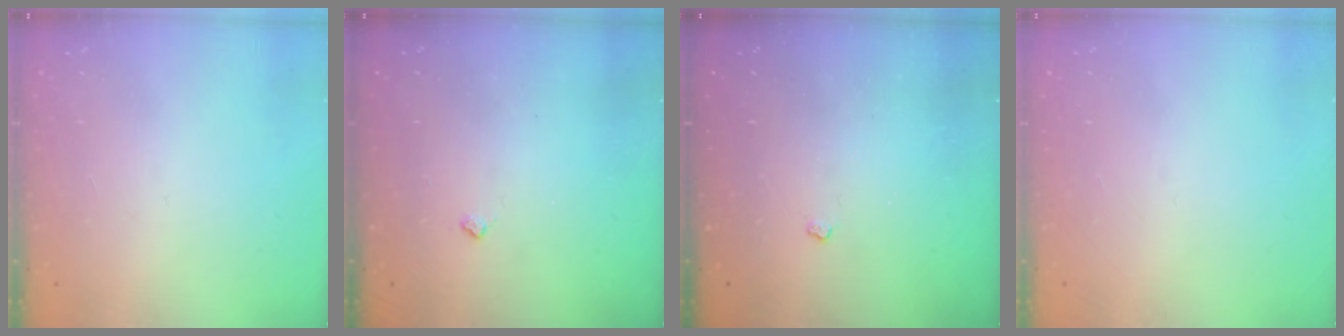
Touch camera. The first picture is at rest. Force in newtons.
{"total": 2.7, "press": 2.6, "slide": 0.4}
{"total": 2.6, "press": 2.6, "slide": 0.4}
{"total": 0.0}